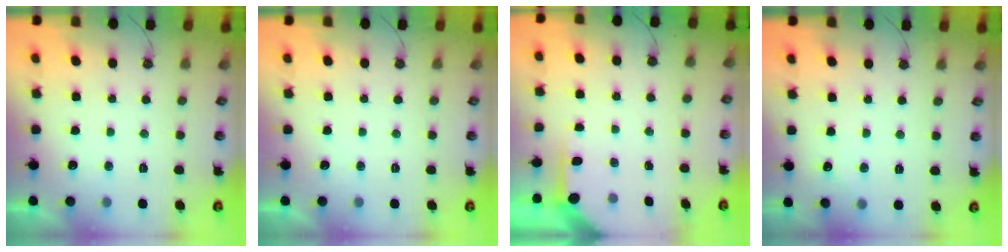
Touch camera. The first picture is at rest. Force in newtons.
{"total": 0.0}
{"total": 4.0, "press": 4.0, "slide": 0.2}
{"total": 2.7, "press": 2.6, "slide": 0.4}